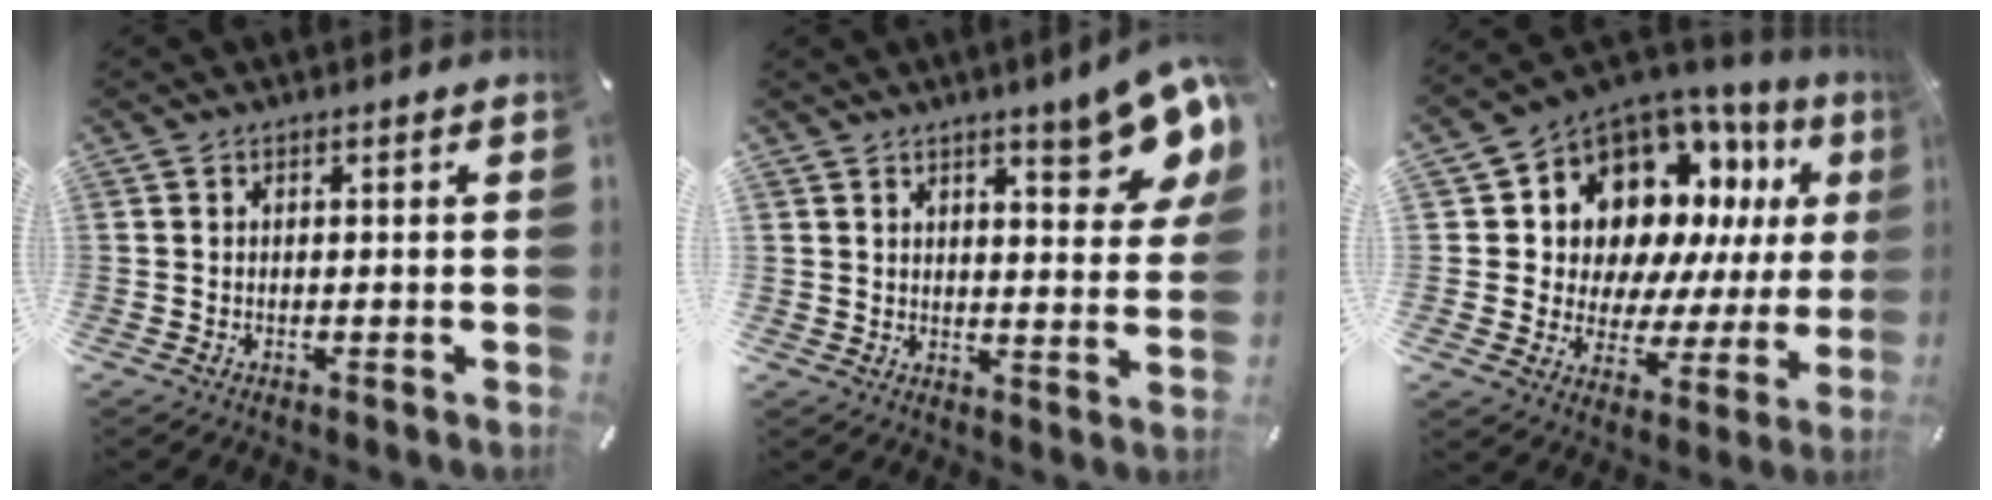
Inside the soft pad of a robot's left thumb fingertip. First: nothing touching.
{"total": 10.7, "force": [7.9, 4.2, 6.0], "torque": [-0.060, -0.057, 0.138]}
{"total": 13.4, "force": [7.5, 9.9, 5.1], "torque": [-0.087, -0.072, 0.138]}